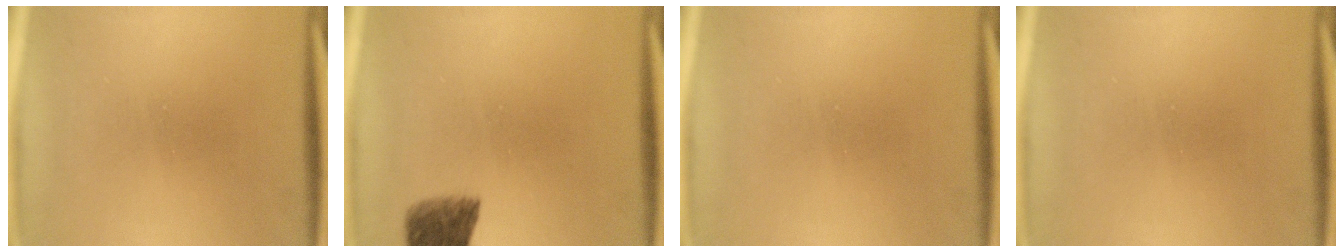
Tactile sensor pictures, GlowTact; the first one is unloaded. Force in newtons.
{"total": 6.1}
{"total": 0.0}
{"total": 0.0}